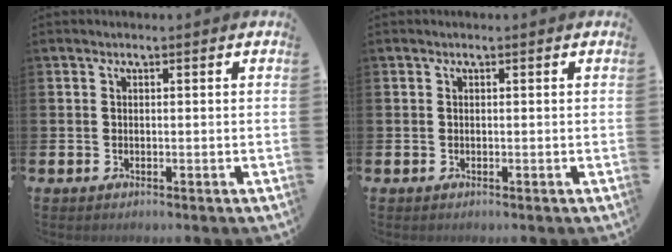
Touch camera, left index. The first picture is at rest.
{"total": 0.0}